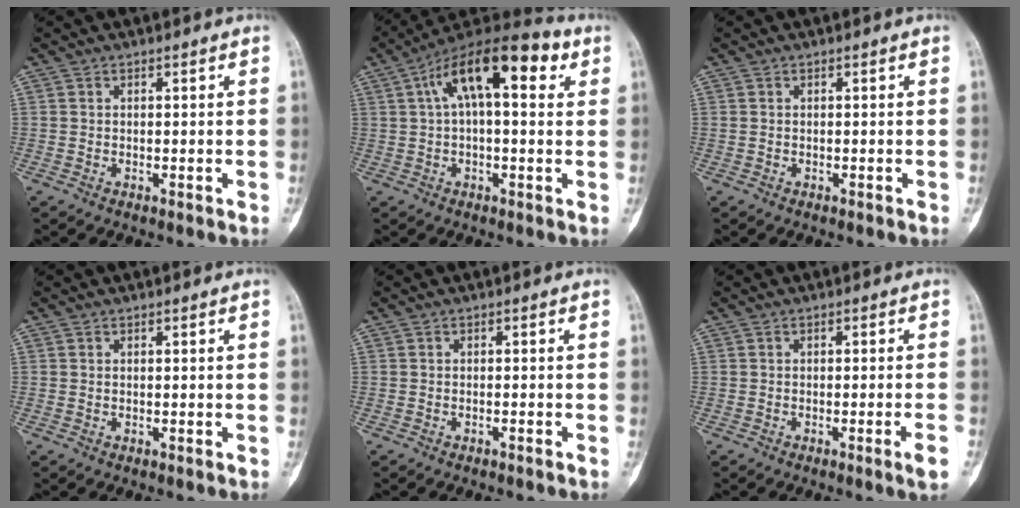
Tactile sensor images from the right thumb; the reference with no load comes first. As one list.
[{"total": 15.5, "force": [5.0, 6.4, 13.3], "torque": [-0.193, 0.034, 0.070]}, {"total": 0.0}, {"total": 0.0}, {"total": 0.6, "force": [-0.4, 0.0, 0.3], "torque": [-0.013, 0.011, -0.006]}, {"total": 2.7, "force": [-1.3, -0.1, 2.4], "torque": [-0.039, 0.001, -0.021]}]